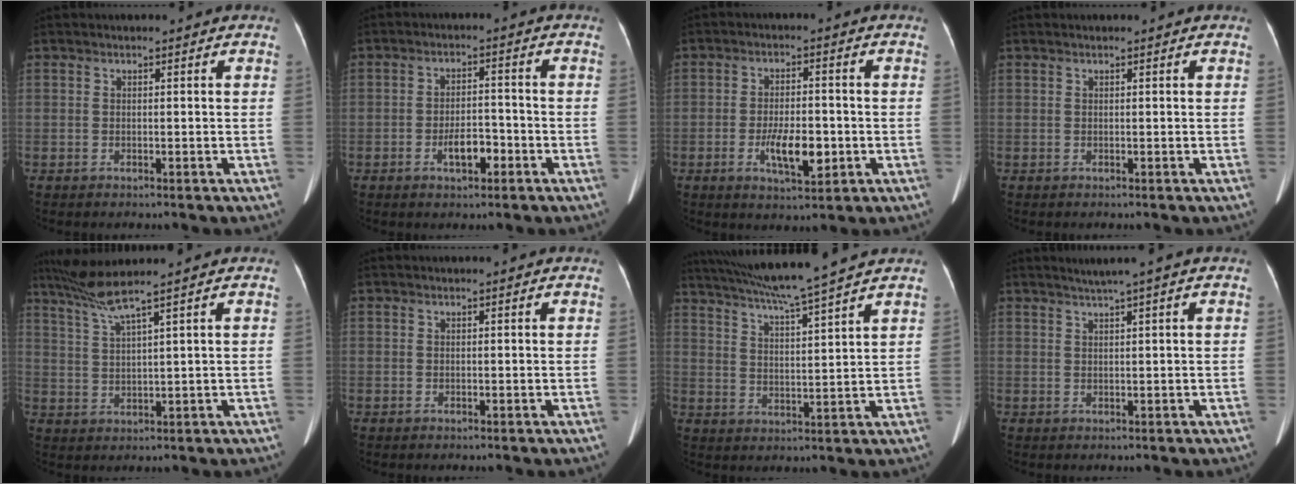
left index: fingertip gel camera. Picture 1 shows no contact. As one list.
[{"total": 4.6, "force": [-2.3, 1.8, 3.5], "torque": [-0.064, 0.004, -0.040]}, {"total": 6.9, "force": [-2.1, 2.4, 6.1], "torque": [-0.112, -0.007, -0.034]}, {"total": 0.6, "force": [0.6, 0.0, 0.2], "torque": [-0.005, 0.004, 0.010]}, {"total": 5.3, "force": [4.1, -1.8, 2.7], "torque": [-0.063, 0.000, 0.089]}, {"total": 0.0}, {"total": 12.9, "force": [11.2, -1.8, 6.1], "torque": [-0.109, 0.008, 0.177]}, {"total": 2.3, "force": [1.5, -0.8, 1.4], "torque": [-0.025, 0.002, 0.030]}]